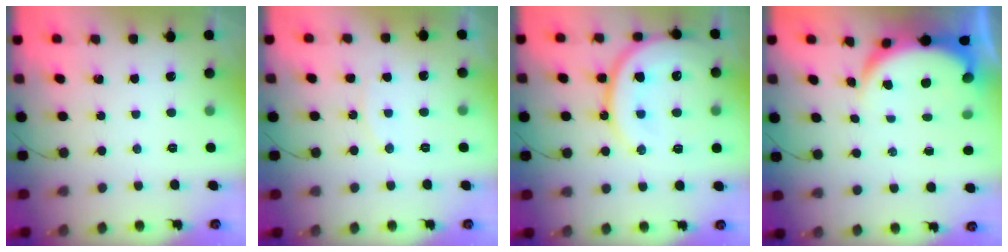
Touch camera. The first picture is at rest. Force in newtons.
{"total": 5.7, "press": 5.7, "slide": 0.5}
{"total": 19.0, "press": 18.8, "slide": 2.1}
{"total": 5.3, "press": 5.2, "slide": 0.2}